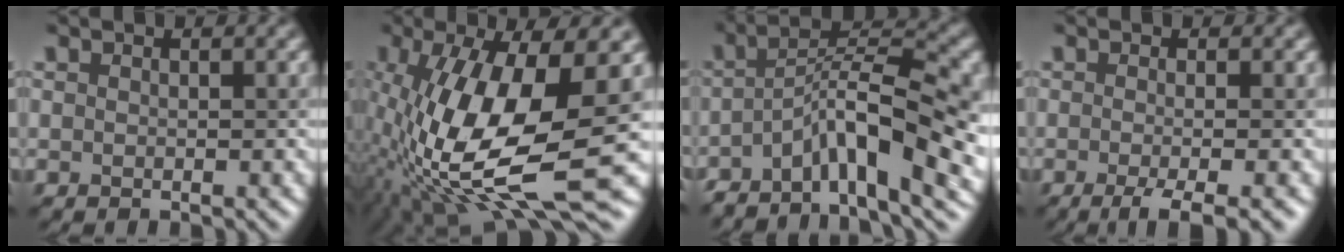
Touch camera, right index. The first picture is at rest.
{"total": 13.5, "force": [-1.5, 4.7, 12.6], "torque": [-0.253, -0.012, -0.024]}
{"total": 10.1, "force": [-4.2, 2.8, 8.7], "torque": [-0.129, 0.012, -0.085]}
{"total": 4.0, "force": [-1.8, 0.9, 3.5], "torque": [-0.051, -0.007, -0.035]}